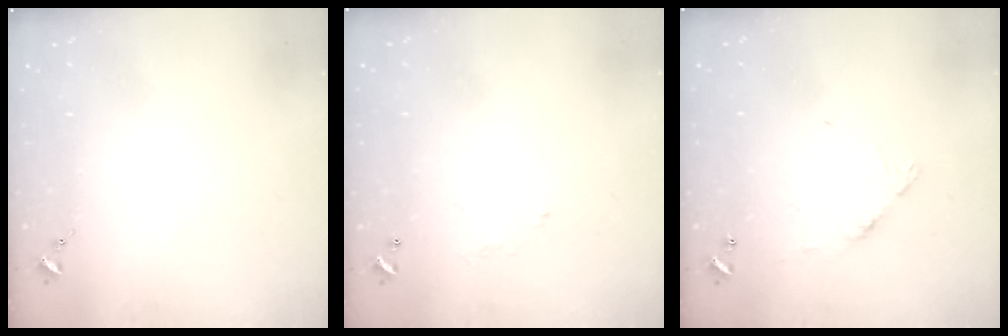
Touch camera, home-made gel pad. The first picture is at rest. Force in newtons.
{"total": 3.6, "press": 3.6, "slide": 0.1}
{"total": 6.2, "press": 6.2, "slide": 0.4}